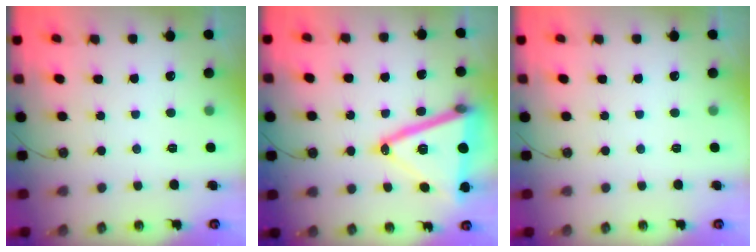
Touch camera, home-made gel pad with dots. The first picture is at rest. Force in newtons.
{"total": 21.4, "press": 21.0, "slide": 3.7}
{"total": 0.0}